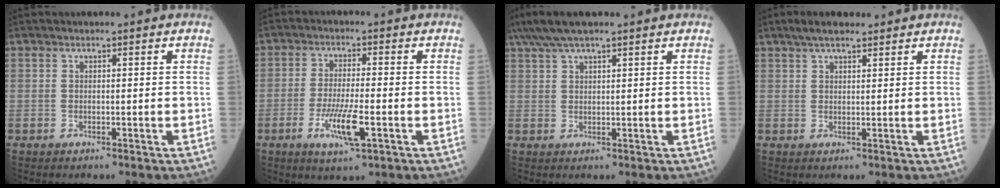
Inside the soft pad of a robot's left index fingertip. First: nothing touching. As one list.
[{"total": 6.9, "force": [-2.7, 0.9, 6.3], "torque": [-0.126, -0.012, -0.046]}, {"total": 6.4, "force": [5.1, 0.7, 3.9], "torque": [-0.078, 0.043, 0.094]}, {"total": 4.2, "force": [3.2, 1.2, 2.4], "torque": [-0.049, 0.018, 0.057]}]